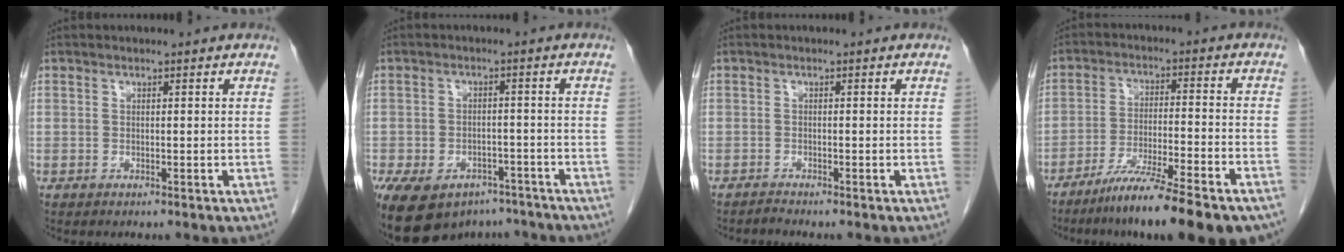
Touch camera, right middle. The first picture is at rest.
{"total": 15.5, "force": [-10.2, 9.6, 6.7], "torque": [-0.156, 0.000, -0.136]}
{"total": 0.7, "force": [-0.7, -0.3, -0.1], "torque": [0.003, -0.004, -0.012]}
{"total": 17.3, "force": [-13.4, 1.5, 10.8], "torque": [-0.134, -0.015, -0.209]}